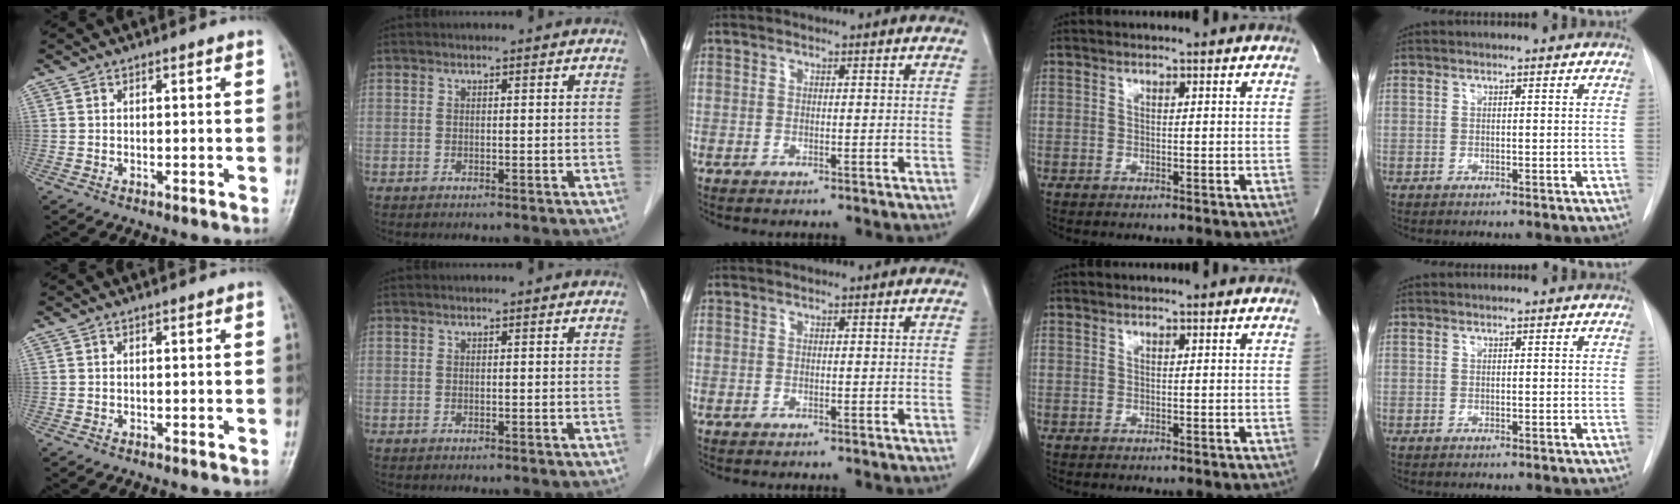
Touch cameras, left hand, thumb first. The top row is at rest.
{}